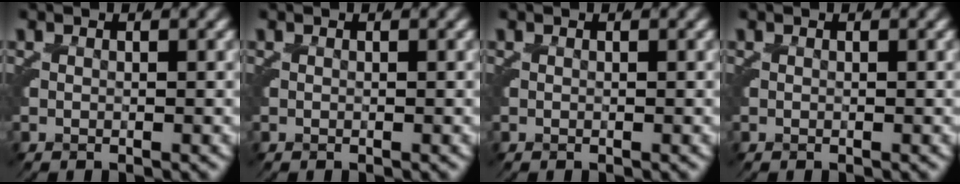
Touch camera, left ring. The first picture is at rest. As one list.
[{"total": 0.0}, {"total": 0.0}, {"total": 0.0}]